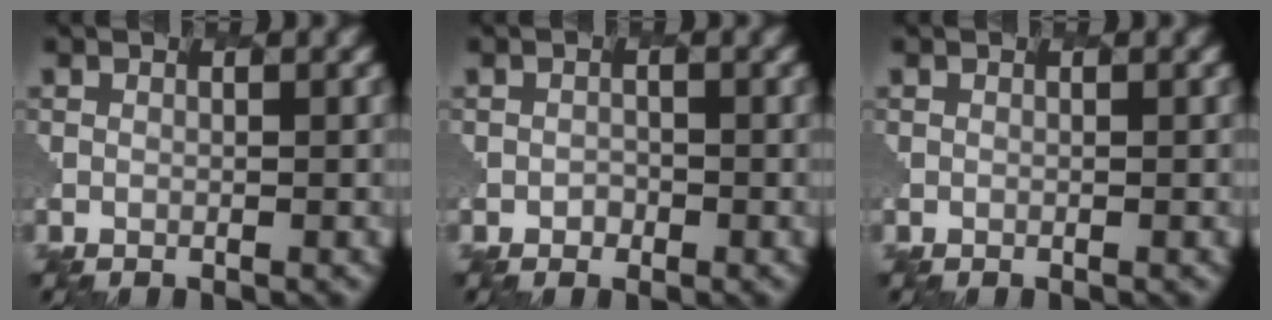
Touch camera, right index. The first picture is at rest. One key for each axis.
{"total": 1.0, "fx": -0.5, "fy": 0.5, "fz": -0.7, "tx": 0.000, "ty": 0.004, "tz": -0.011}
{"total": 0.0}